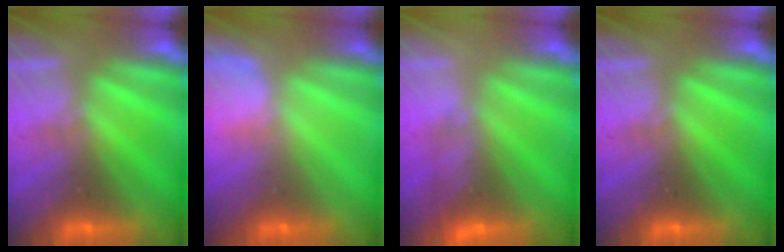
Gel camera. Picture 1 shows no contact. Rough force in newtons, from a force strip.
{"total": 2.7}
{"total": 4.7}
{"total": 0.0}